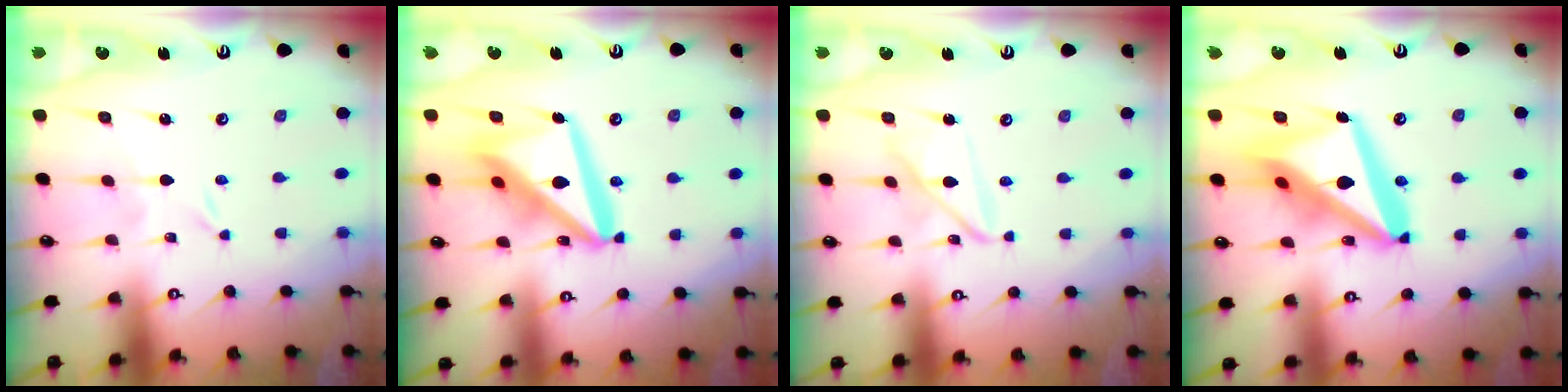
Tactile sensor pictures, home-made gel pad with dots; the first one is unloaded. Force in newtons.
{"total": 19.9, "press": 19.7, "slide": 2.3}
{"total": 9.2, "press": 9.2, "slide": 0.7}
{"total": 22.4, "press": 22.2, "slide": 2.9}